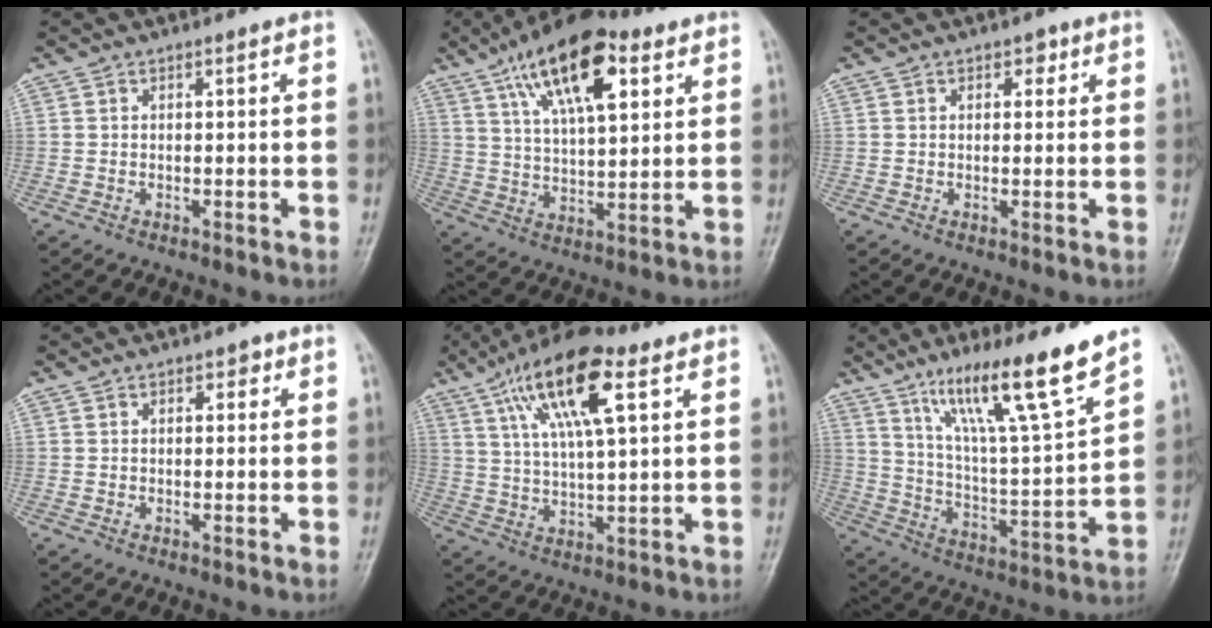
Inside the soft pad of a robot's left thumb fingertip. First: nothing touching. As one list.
[{"total": 17.4, "force": [8.4, 7.2, 13.4], "torque": [-0.196, -0.016, 0.141]}, {"total": 2.1, "force": [1.0, 1.4, 1.3], "torque": [0.001, 0.000, 0.008]}, {"total": 1.8, "force": [0.8, 1.2, 1.1], "torque": [-0.001, 0.001, 0.007]}, {"total": 15.9, "force": [7.4, 4.9, 13.2], "torque": [-0.227, -0.002, 0.128]}, {"total": 17.0, "force": [11.8, 1.2, 12.2], "torque": [-0.191, -0.065, 0.206]}]